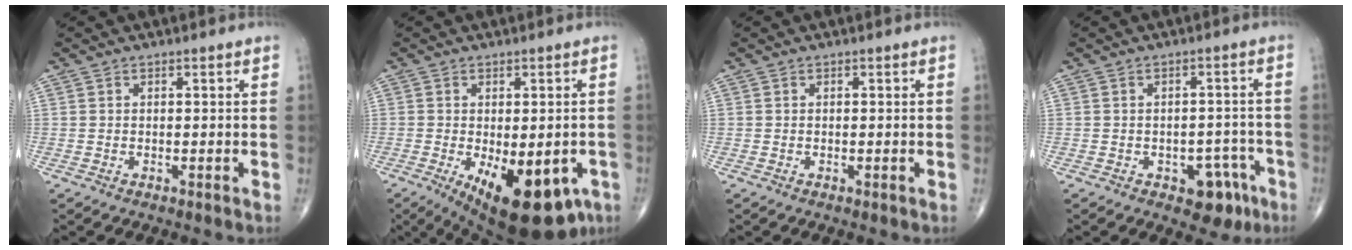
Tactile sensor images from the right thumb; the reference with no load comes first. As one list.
[{"total": 16.7, "force": [-7.1, 7.6, 13.1], "torque": [-0.155, -0.008, -0.084]}, {"total": 0.0}, {"total": 6.9, "force": [-3.6, 4.2, 4.2], "torque": [-0.021, 0.029, -0.040]}]